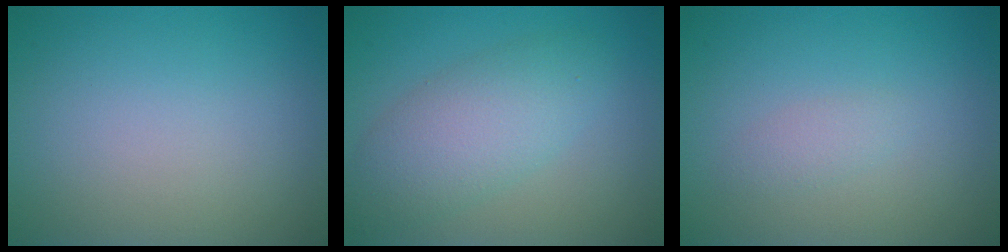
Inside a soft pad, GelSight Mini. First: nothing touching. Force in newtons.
{"total": 4.8, "press": 4.8, "slide": 0.3}
{"total": 1.1, "press": 1.1, "slide": 0.0}